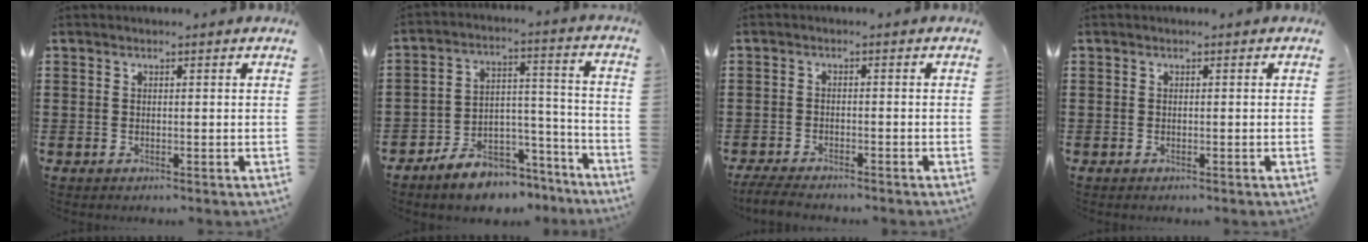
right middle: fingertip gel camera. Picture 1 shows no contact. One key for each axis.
{"total": 7.1, "fx": -6.2, "fy": 2.8, "fz": 1.9, "tx": -0.031, "ty": 0.026, "tz": -0.118}
{"total": 2.6, "fx": -2.5, "fy": 0.1, "fz": 0.8, "tx": -0.028, "ty": -0.004, "tz": -0.056}
{"total": 0.0}